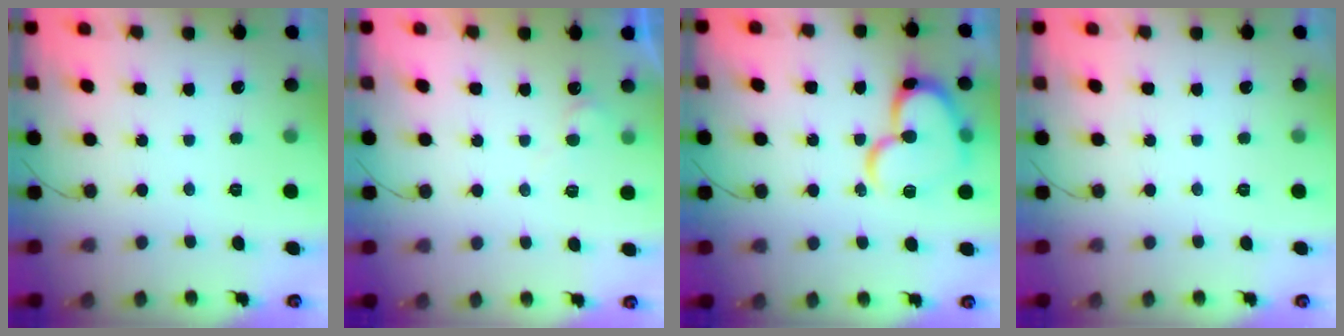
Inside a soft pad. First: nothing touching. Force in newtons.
{"total": 5.5, "press": 5.5, "slide": 0.4}
{"total": 17.2, "press": 17.2, "slide": 1.6}
{"total": 0.0}